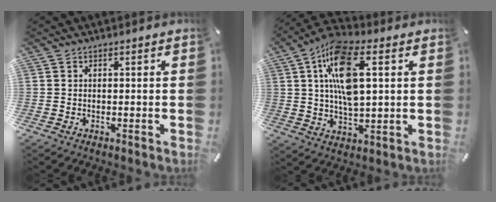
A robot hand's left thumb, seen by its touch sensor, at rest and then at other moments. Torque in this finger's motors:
{"motor_torque": [0.48, 0.91, 2.16, -0.62, 0.29]}